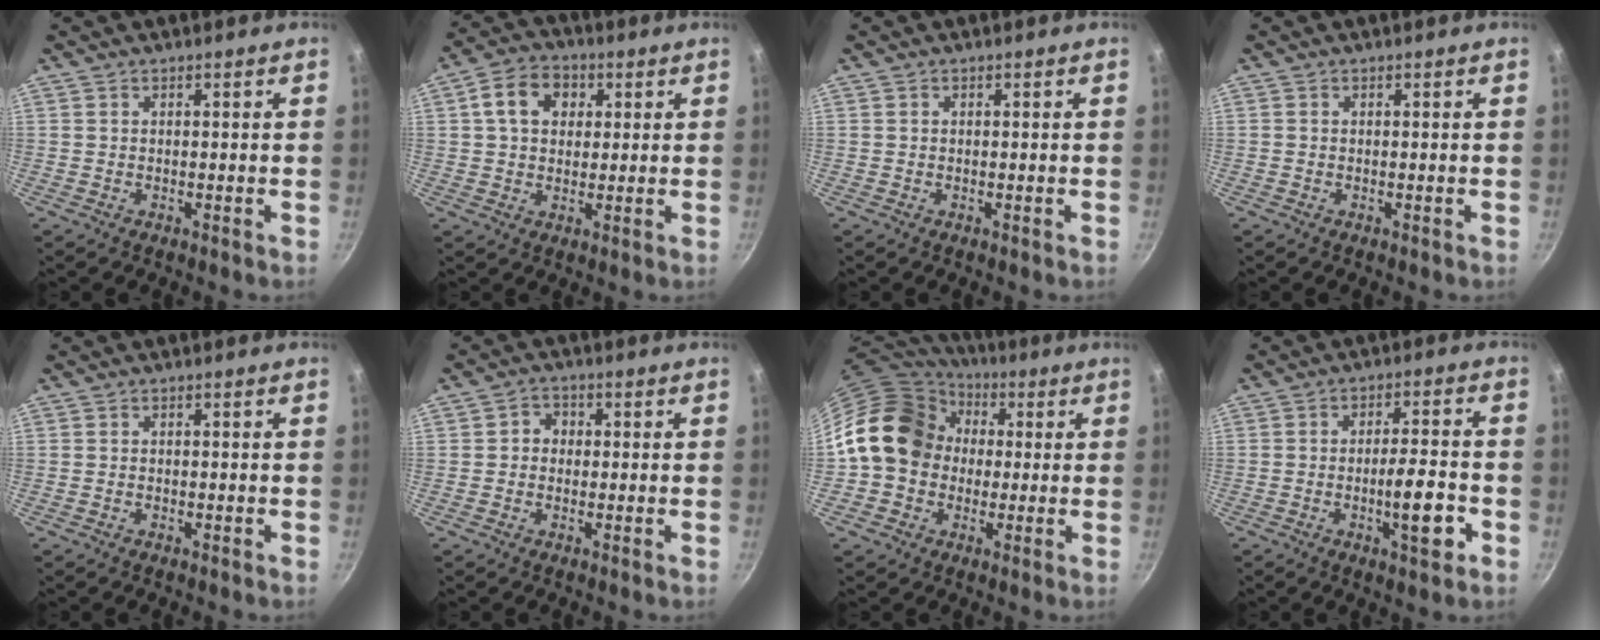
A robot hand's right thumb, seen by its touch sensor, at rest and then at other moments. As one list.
[{"total": 9.0, "force": [2.5, 6.9, 5.3], "torque": [-0.069, 0.012, 0.030]}, {"total": 0.0}, {"total": 0.0}, {"total": 0.6, "force": [-0.3, 0.3, 0.3], "torque": [-0.007, 0.002, -0.008]}, {"total": 3.0, "force": [0.0, 2.7, 1.4], "torque": [-0.005, 0.008, -0.008]}, {"total": 16.9, "force": [1.2, 14.3, 9.0], "torque": [-0.125, 0.044, 0.010]}, {"total": 9.0, "force": [-3.2, 2.4, 8.0], "torque": [-0.115, 0.022, -0.048]}]